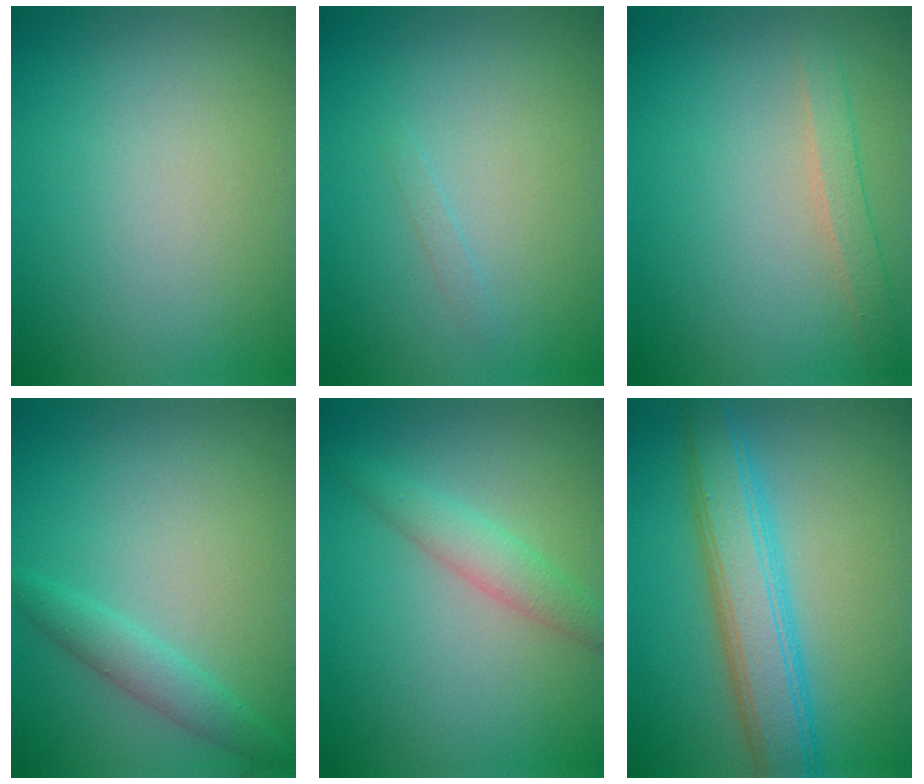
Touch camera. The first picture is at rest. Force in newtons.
{"total": 0.5, "press": 0.5, "slide": 0.1}
{"total": 1.8, "press": 1.8, "slide": 0.1}
{"total": 2.3, "press": 2.3, "slide": 0.1}
{"total": 2.5, "press": 2.5, "slide": 0.1}
{"total": 6.1, "press": 6.1, "slide": 0.3}